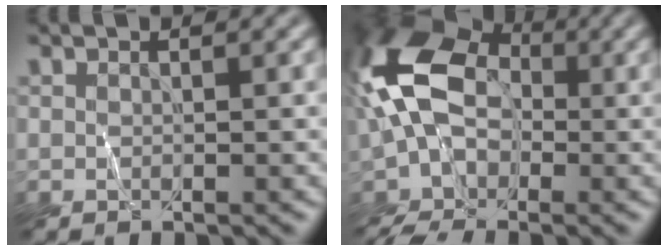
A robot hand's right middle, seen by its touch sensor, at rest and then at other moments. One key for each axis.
{"total": 11.4, "fx": -2.0, "fy": 7.6, "fz": 8.2, "tx": -0.190, "ty": 0.011, "tz": -0.053}